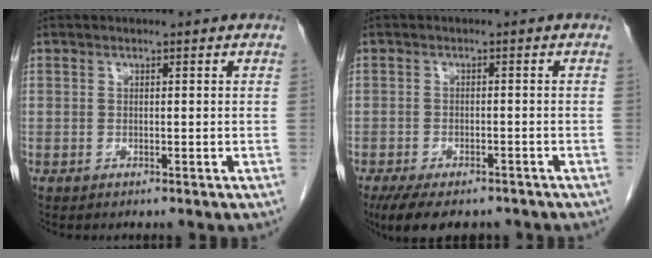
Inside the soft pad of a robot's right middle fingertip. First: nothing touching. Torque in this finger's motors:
{"motor_torque": [1.04, -0.85, 0.11, 0.03]}